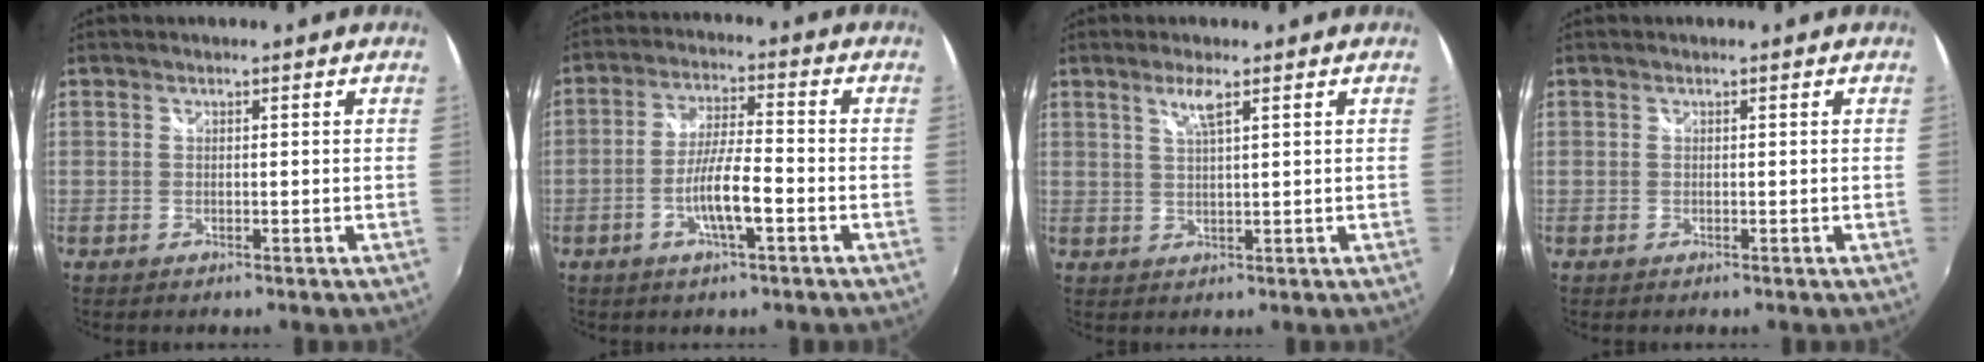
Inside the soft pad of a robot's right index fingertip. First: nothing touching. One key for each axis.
{"total": 7.9, "fx": -3.1, "fy": 1.0, "fz": 7.2, "tx": -0.140, "ty": 0.000, "tz": -0.056}
{"total": 3.2, "fx": 1.8, "fy": 0.1, "fz": 2.6, "tx": -0.050, "ty": 0.000, "tz": 0.036}
{"total": 0.0}